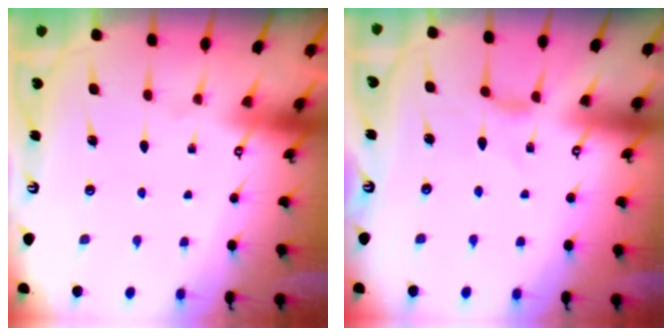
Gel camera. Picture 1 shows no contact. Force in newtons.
{"total": 0.0}